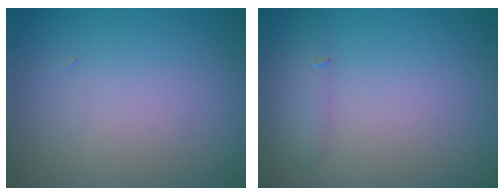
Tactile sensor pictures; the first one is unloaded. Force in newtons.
{"total": 1.4, "press": 1.4, "slide": 0.1}